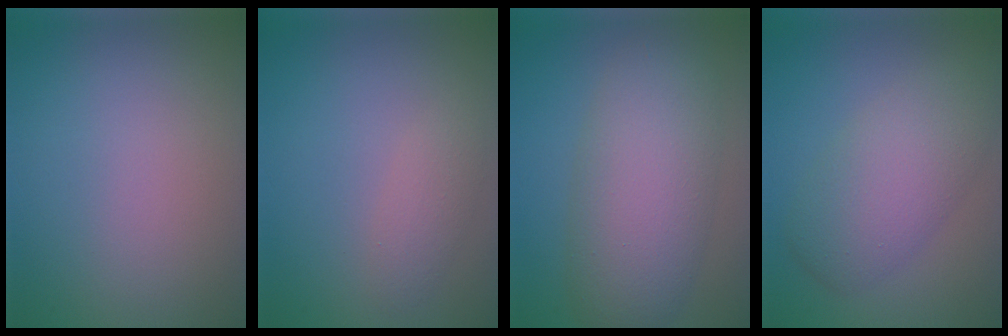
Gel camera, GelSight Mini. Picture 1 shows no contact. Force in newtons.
{"total": 1.6, "press": 1.6, "slide": 0.1}
{"total": 7.6, "press": 7.6, "slide": 0.6}
{"total": 5.5, "press": 5.5, "slide": 0.1}